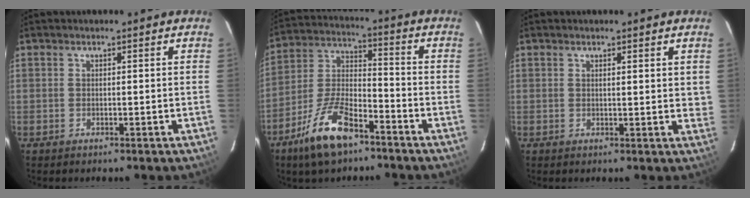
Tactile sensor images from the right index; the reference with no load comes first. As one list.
[{"total": 13.2, "force": [-8.5, 4.5, 9.0], "torque": [-0.193, -0.005, -0.162]}, {"total": 2.9, "force": [1.3, 1.0, 2.4], "torque": [-0.033, -0.001, 0.013]}]